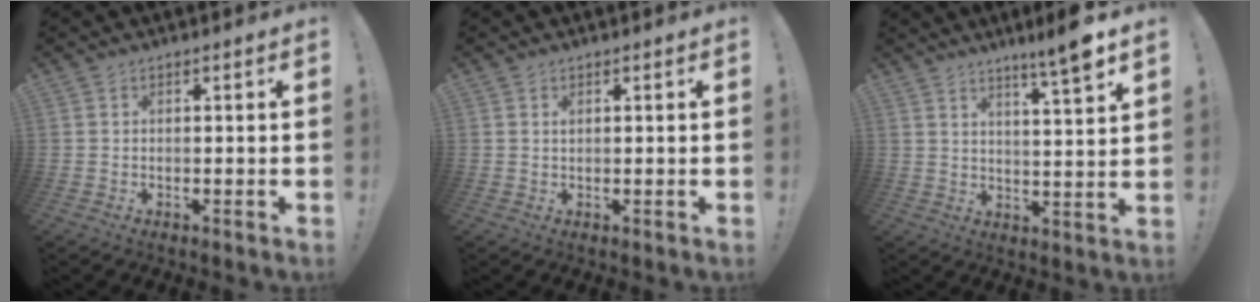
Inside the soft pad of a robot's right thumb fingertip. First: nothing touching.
{"total": 0.5, "force": [0.4, 0.2, 0.3], "torque": [0.002, -0.004, 0.006]}
{"total": 8.5, "force": [6.1, -0.4, 6.0], "torque": [-0.085, -0.044, 0.094]}